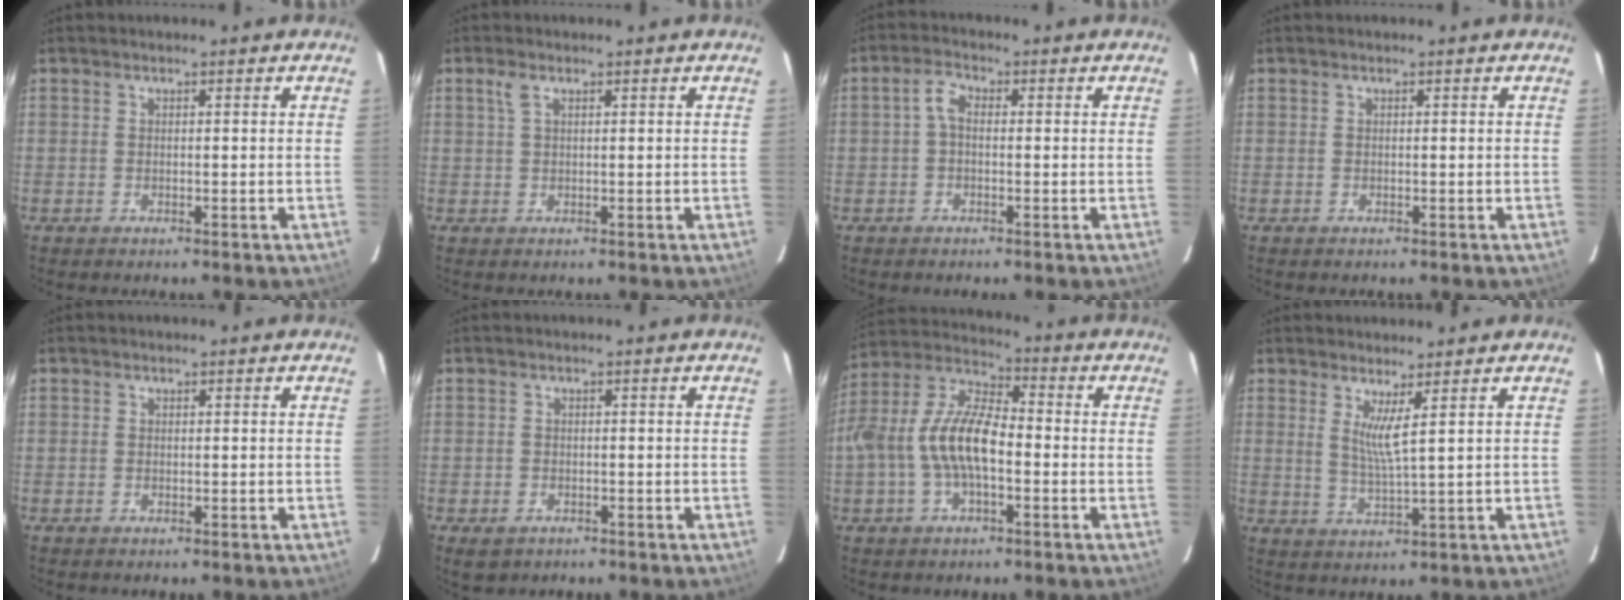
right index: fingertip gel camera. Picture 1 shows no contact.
{"total": 1.8, "force": [0.9, 0.8, 1.4], "torque": [-0.032, 0.006, 0.018]}
{"total": 2.6, "force": [-0.2, 1.6, 2.0], "torque": [-0.042, 0.011, -0.005]}
{"total": 0.0}
{"total": 0.0}
{"total": 3.0, "force": [-1.6, 2.2, 1.2], "torque": [-0.027, -0.004, -0.019]}
{"total": 12.9, "force": [-2.4, 5.7, 11.4], "torque": [-0.234, 0.012, -0.048]}
{"total": 3.8, "force": [2.0, -0.8, 3.2], "torque": [-0.064, -0.017, 0.034]}